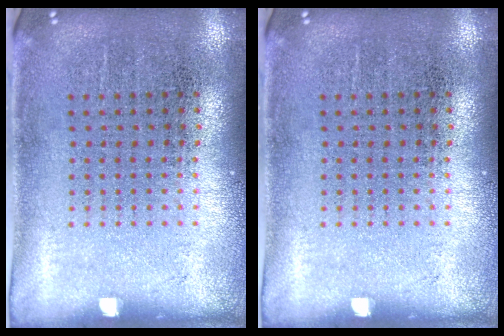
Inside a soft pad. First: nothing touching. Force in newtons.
{"total": 0.0}